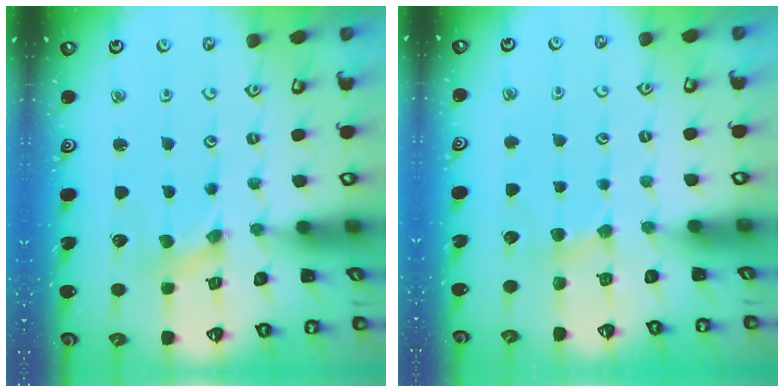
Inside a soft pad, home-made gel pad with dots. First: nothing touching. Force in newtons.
{"total": 2.9, "press": 2.9, "slide": 0.4}